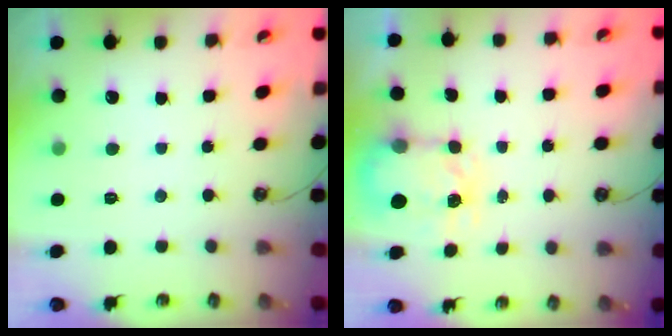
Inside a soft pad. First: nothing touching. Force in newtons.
{"total": 3.8, "press": 3.8, "slide": 0.6}